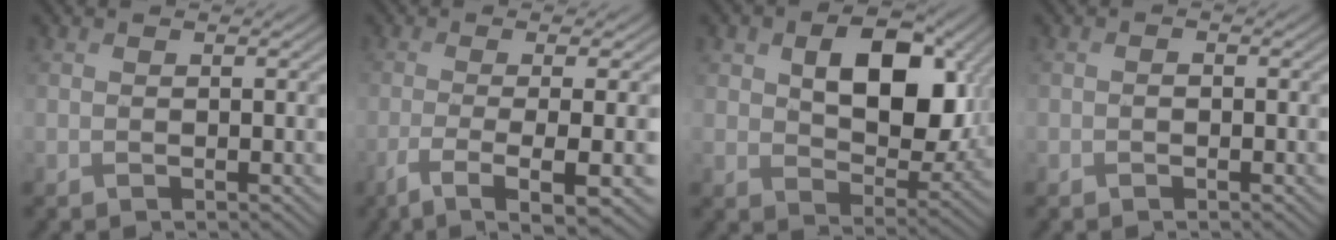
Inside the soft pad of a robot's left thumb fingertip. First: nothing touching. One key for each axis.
{"total": 8.4, "fx": -3.1, "fy": 1.7, "fz": 7.7, "tx": -0.105, "ty": -0.005, "tz": -0.056}
{"total": 13.2, "fx": 2.8, "fy": 8.7, "fz": 9.5, "tx": -0.160, "ty": -0.015, "tz": 0.056}
{"total": 1.1, "fx": -0.6, "fy": 0.8, "fz": 0.5, "tx": -0.007, "ty": 0.001, "tz": -0.012}